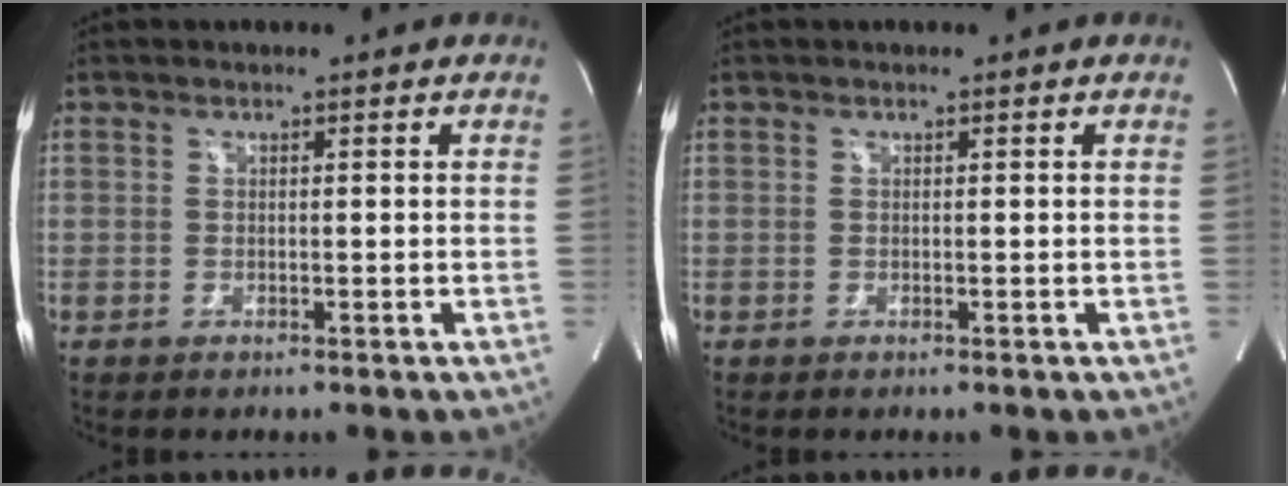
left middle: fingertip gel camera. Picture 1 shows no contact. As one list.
[{"total": 0.0}]